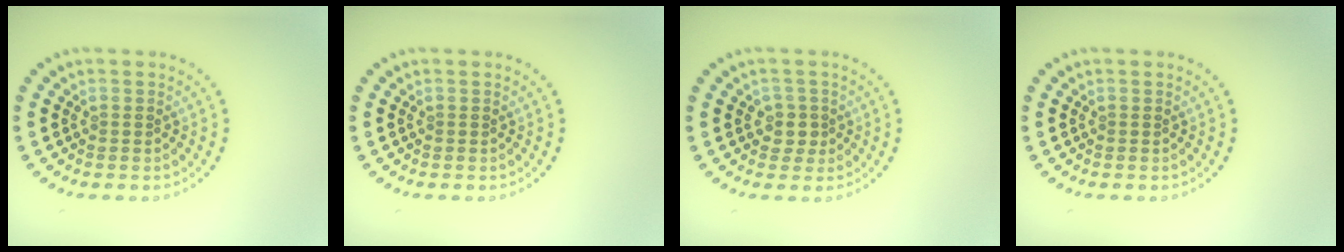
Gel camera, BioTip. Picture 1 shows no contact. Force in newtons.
{"total": 0.0}
{"total": 1.6, "press": 1.3, "slide": 1.0}
{"total": 0.0}